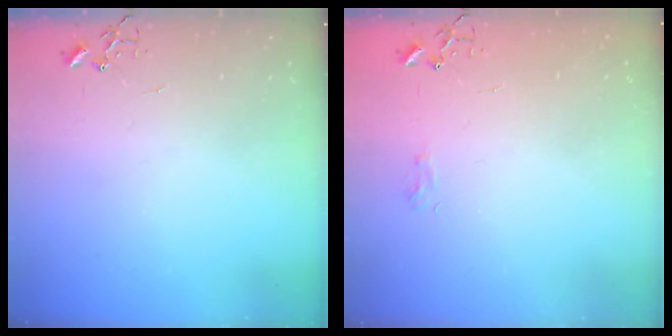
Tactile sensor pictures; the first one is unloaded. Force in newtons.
{"total": 5.6, "press": 5.6, "slide": 0.7}